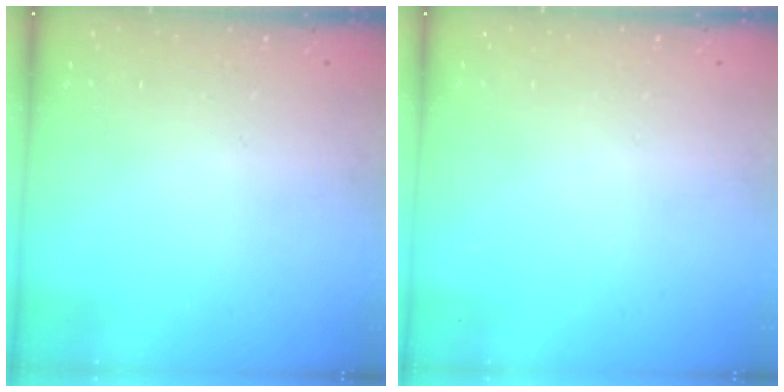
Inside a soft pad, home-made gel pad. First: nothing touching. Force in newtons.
{"total": 0.0}